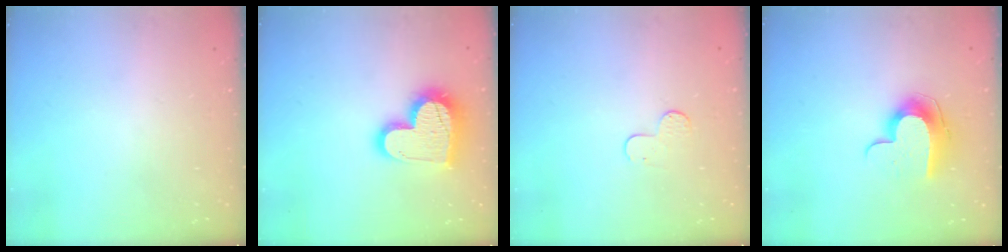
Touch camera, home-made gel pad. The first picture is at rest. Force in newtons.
{"total": 16.8, "press": 16.8, "slide": 1.1}
{"total": 4.4, "press": 4.4, "slide": 0.4}
{"total": 10.8, "press": 10.7, "slide": 1.0}